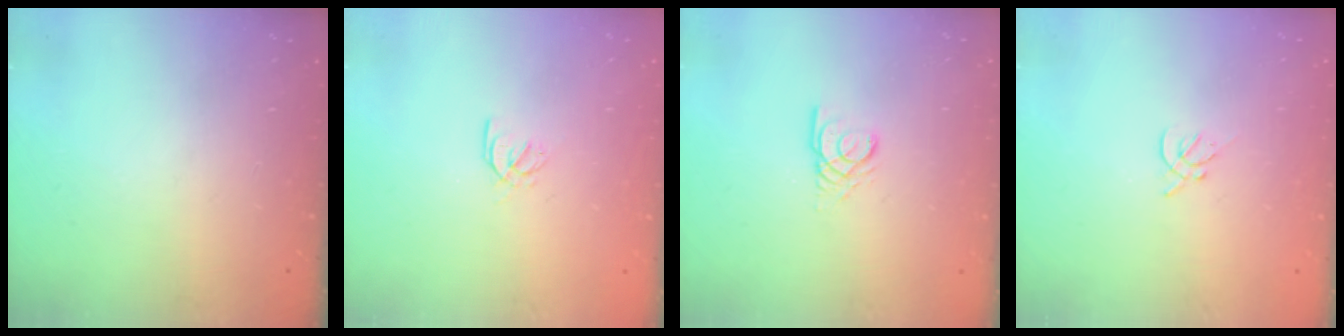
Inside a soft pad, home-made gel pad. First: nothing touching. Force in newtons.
{"total": 2.6, "press": 2.5, "slide": 0.6}
{"total": 2.6, "press": 2.6, "slide": 0.1}
{"total": 2.2, "press": 2.1, "slide": 0.6}